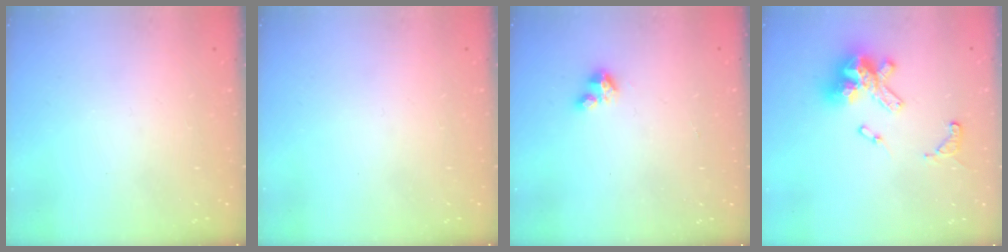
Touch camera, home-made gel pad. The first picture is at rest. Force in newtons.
{"total": 0.0}
{"total": 2.8, "press": 2.8, "slide": 0.2}
{"total": 15.0, "press": 14.9, "slide": 1.9}